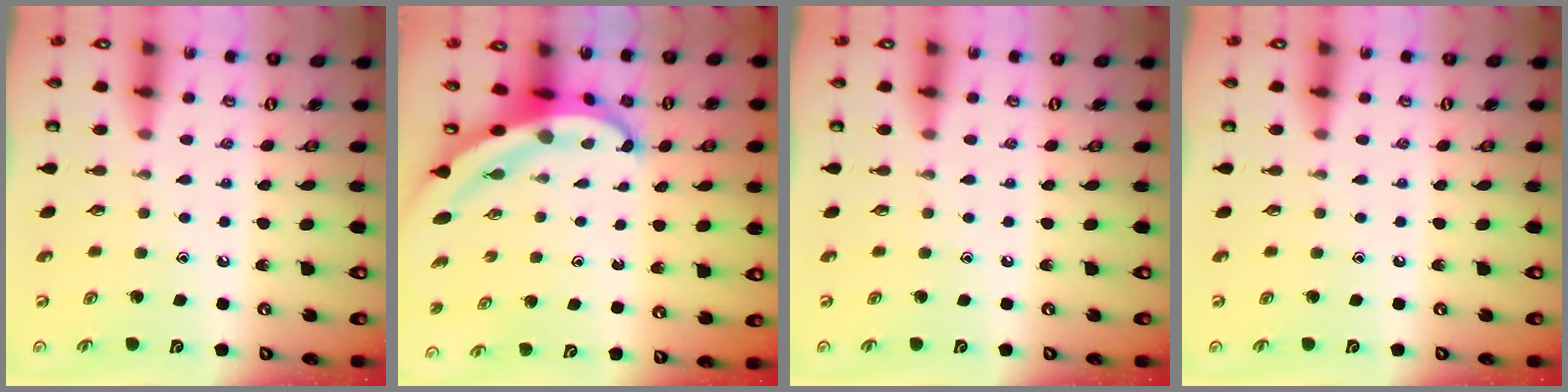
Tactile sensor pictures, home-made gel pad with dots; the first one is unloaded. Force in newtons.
{"total": 6.1, "press": 6.0, "slide": 0.7}
{"total": 0.0}
{"total": 0.0}